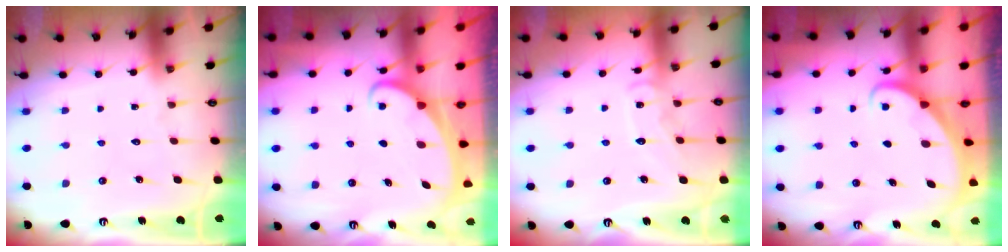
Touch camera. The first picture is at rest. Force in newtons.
{"total": 2.0, "press": 2.0, "slide": 0.3}
{"total": 8.3, "press": 8.2, "slide": 0.6}
{"total": 2.9, "press": 2.9, "slide": 0.1}